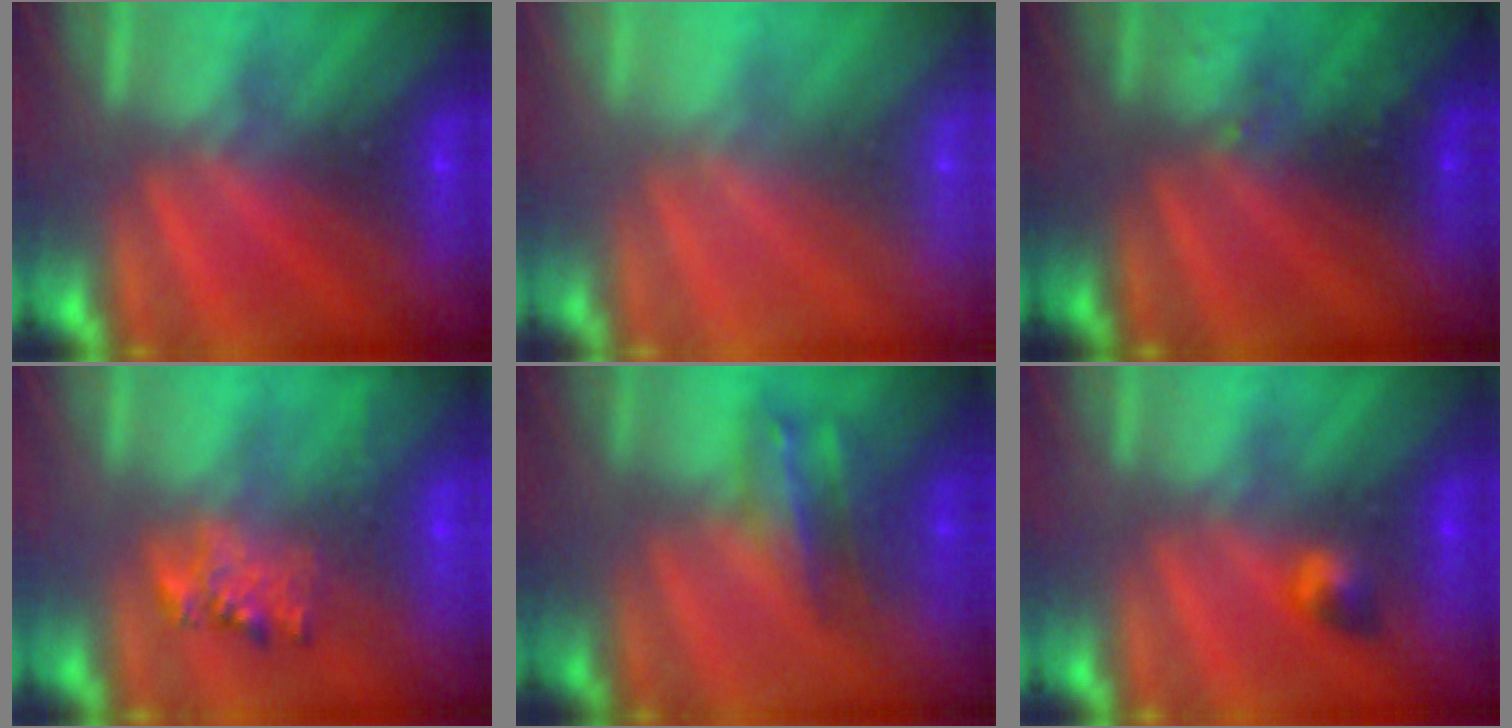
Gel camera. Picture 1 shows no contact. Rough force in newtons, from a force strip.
{"total": 8.0}
{"total": 2.9}
{"total": 2.2}
{"total": 2.6}
{"total": 2.7}